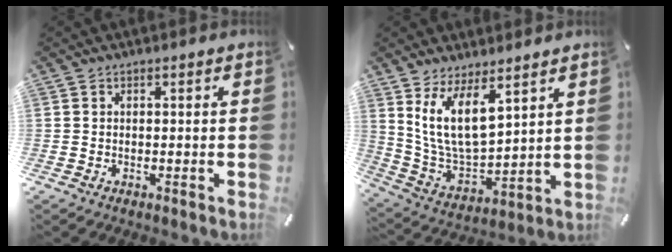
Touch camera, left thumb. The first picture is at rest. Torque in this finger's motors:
{"motor_torque": [2.12, 1.60, 1.51, -1.26, 0.18]}